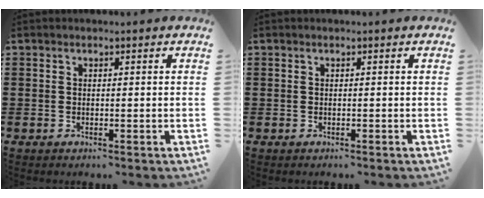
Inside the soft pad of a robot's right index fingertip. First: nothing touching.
{"total": 0.0}